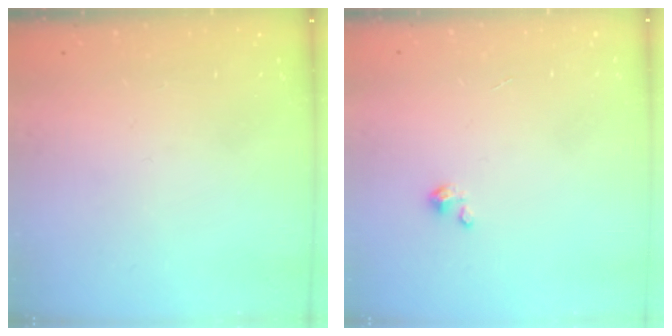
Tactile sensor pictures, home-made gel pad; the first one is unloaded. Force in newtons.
{"total": 2.3, "press": 2.3, "slide": 0.2}